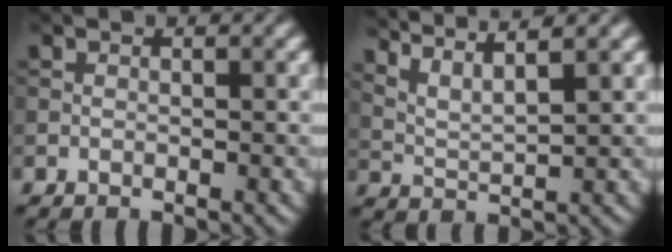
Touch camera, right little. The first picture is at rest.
{"total": 5.8, "force": [4.6, 1.2, 3.3], "torque": [-0.056, 0.018, 0.064]}